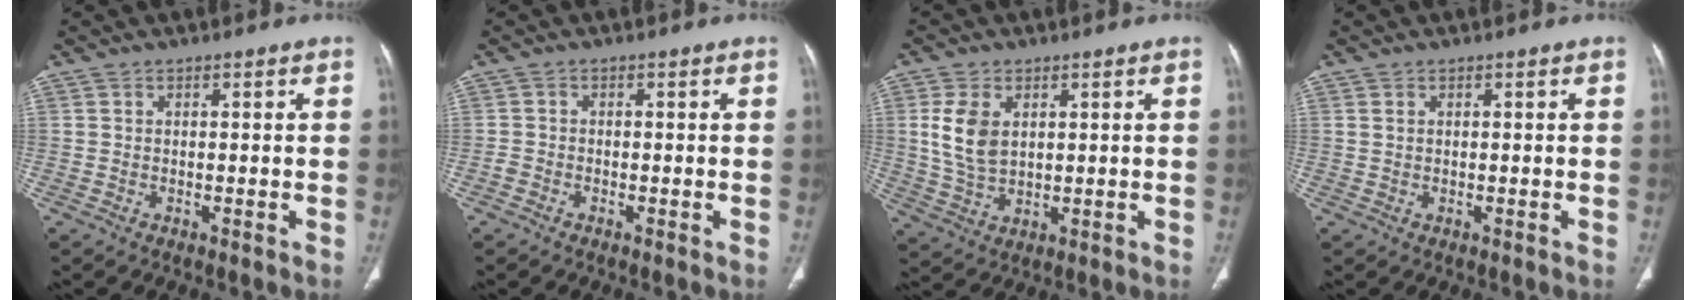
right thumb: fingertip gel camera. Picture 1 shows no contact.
{"total": 1.3, "force": [-0.9, 0.8, 0.5], "torque": [-0.011, 0.005, -0.022]}
{"total": 7.7, "force": [2.0, 4.8, 5.7], "torque": [-0.109, -0.006, 0.048]}
{"total": 0.5, "force": [0.3, 0.3, 0.3], "torque": [-0.007, 0.002, 0.007]}